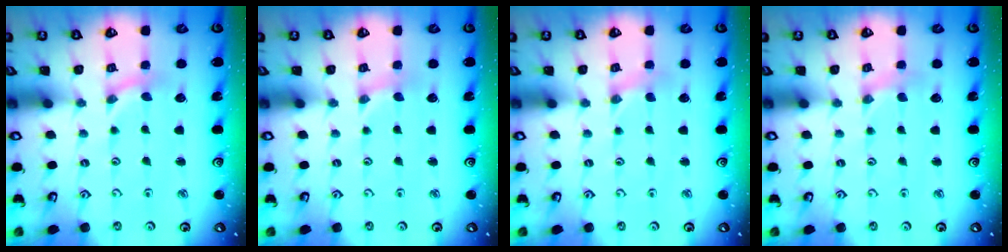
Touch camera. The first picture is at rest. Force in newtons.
{"total": 0.0}
{"total": 0.0}
{"total": 0.0}